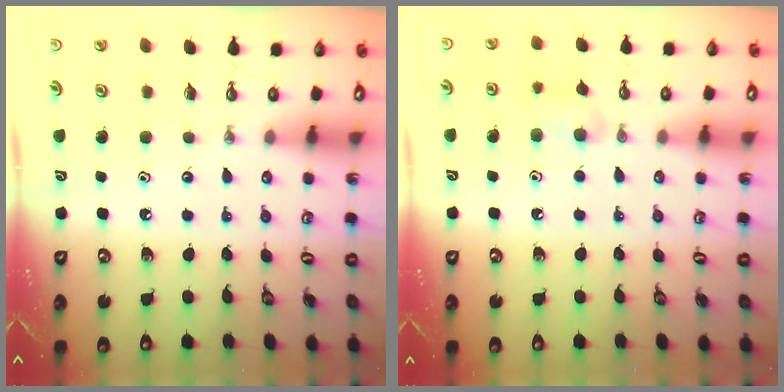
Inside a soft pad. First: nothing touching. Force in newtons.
{"total": 6.9, "press": 6.8, "slide": 1.2}